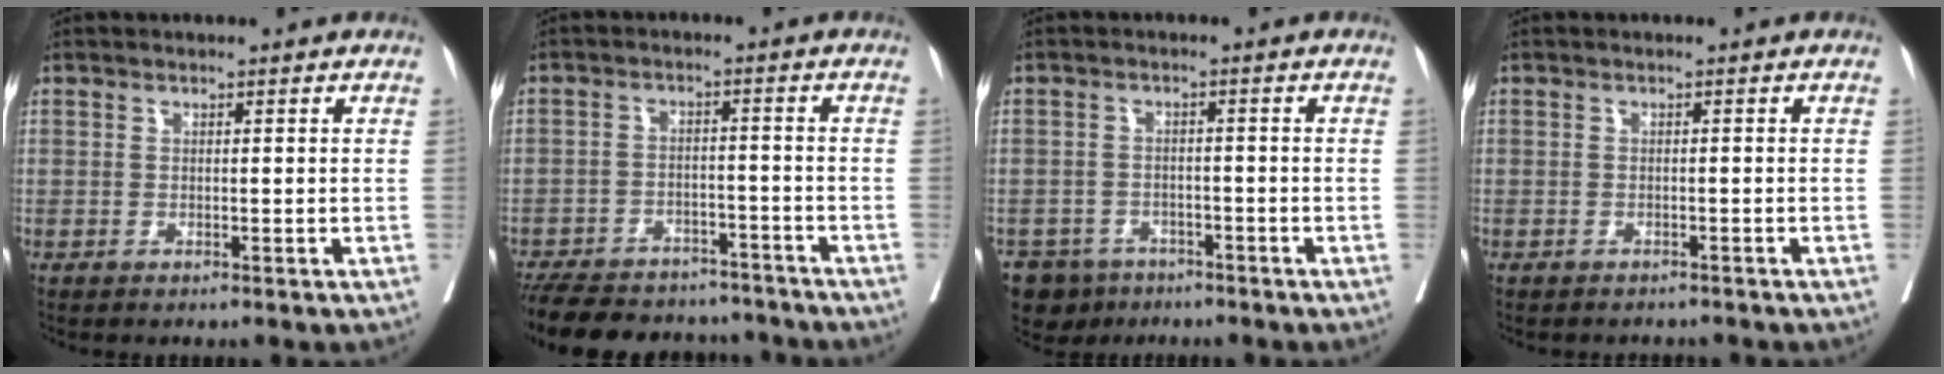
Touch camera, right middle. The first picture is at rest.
{"total": 18.1, "force": [-15.7, 6.8, 5.9], "torque": [-0.146, -0.003, -0.218]}
{"total": 7.0, "force": [-5.4, 4.3, 1.1], "torque": [-0.015, -0.001, -0.085]}
{"total": 3.1, "force": [-2.9, 0.9, 0.7], "torque": [-0.014, -0.001, -0.036]}